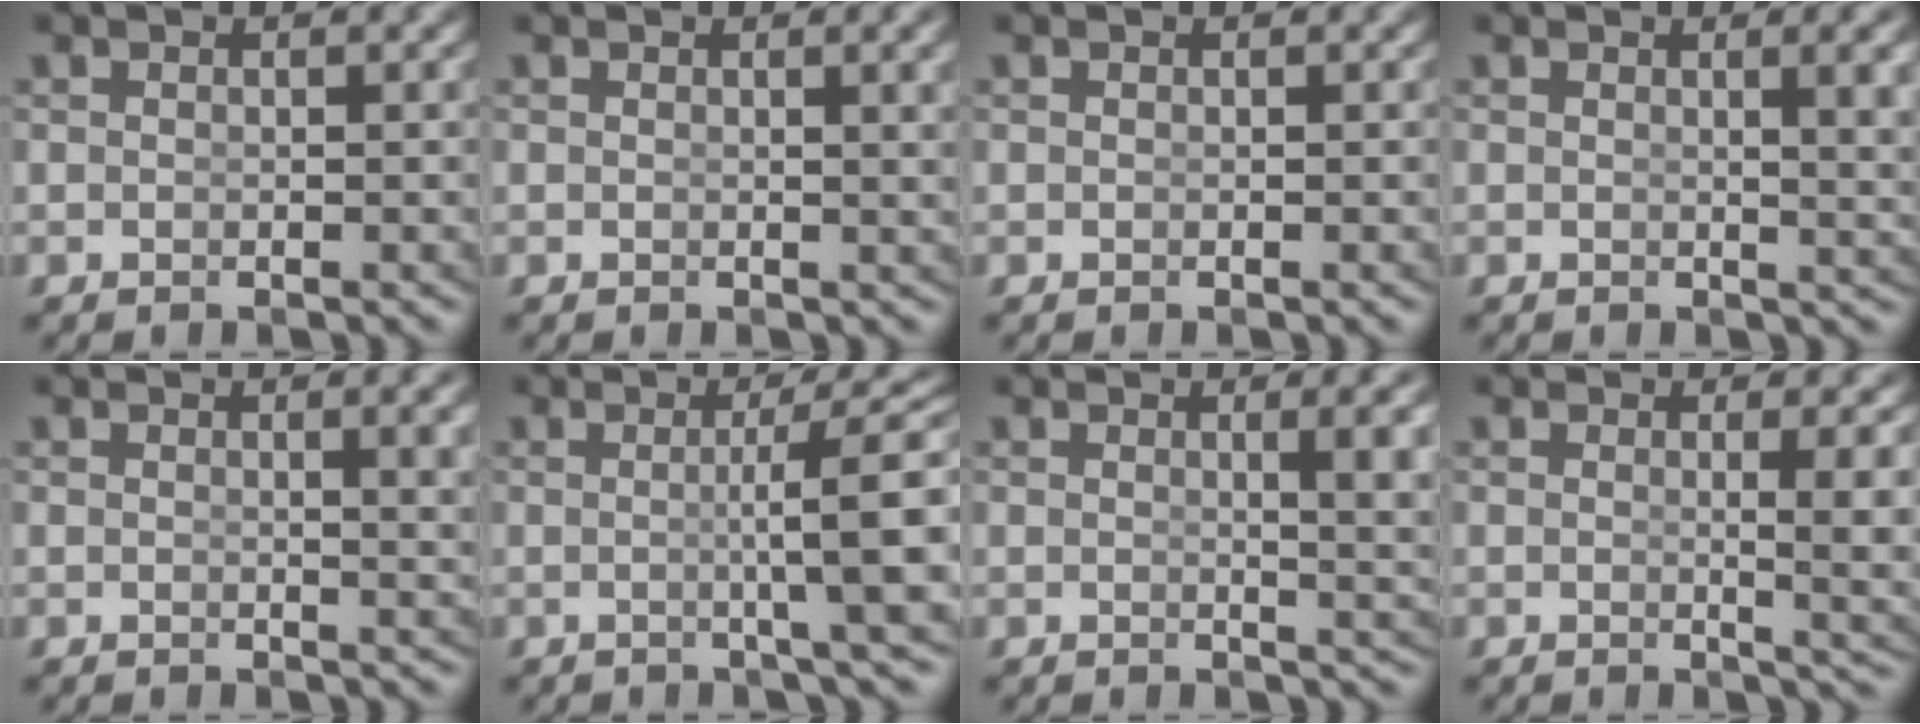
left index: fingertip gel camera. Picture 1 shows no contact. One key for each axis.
{"total": 1.4, "fx": 0.6, "fy": -0.1, "fz": 1.2, "tx": -0.008, "ty": 0.001, "tz": 0.009}
{"total": 0.0}
{"total": 2.6, "fx": 0.9, "fy": -0.1, "fz": 2.4, "tx": -0.021, "ty": -0.005, "tz": 0.016}
{"total": 2.0, "fx": 0.8, "fy": -0.2, "fz": 1.8, "tx": -0.015, "ty": -0.003, "tz": 0.013}
{"total": 5.5, "fx": -0.4, "fy": 0.2, "fz": 5.5, "tx": -0.073, "ty": 0.000, "tz": -0.002}
{"total": 3.3, "fx": 0.9, "fy": 0.1, "fz": 3.2, "tx": -0.033, "ty": -0.006, "tz": 0.019}
{"total": 3.1, "fx": 0.1, "fy": -0.3, "fz": 3.1, "tx": -0.038, "ty": -0.009, "tz": 0.005}